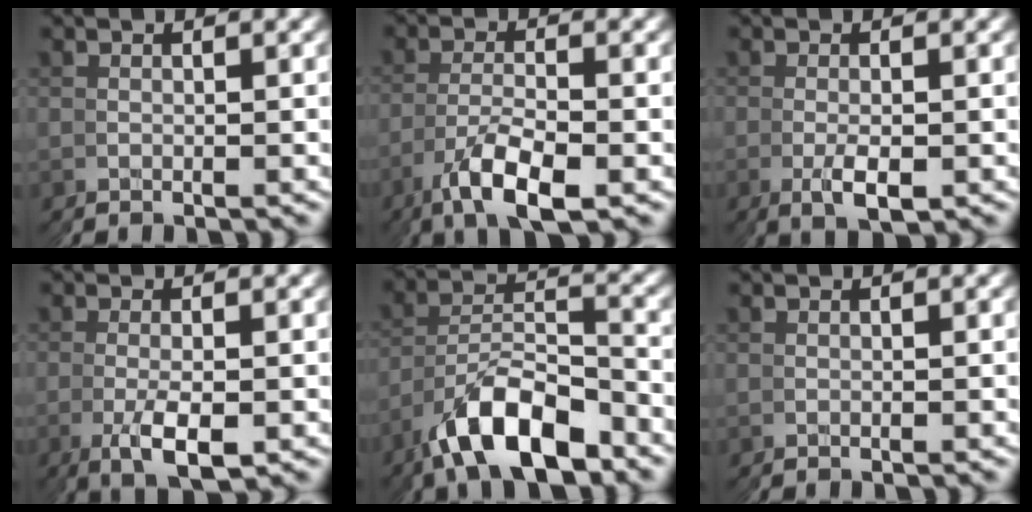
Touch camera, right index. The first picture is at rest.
{"total": 4.0, "force": [-1.8, 0.8, 3.5], "torque": [-0.068, 0.005, -0.034]}
{"total": 3.2, "force": [-0.2, -0.2, 3.1], "torque": [-0.045, 0.007, -0.007]}
{"total": 4.3, "force": [-1.0, 0.4, 4.2], "torque": [-0.072, 0.002, -0.019]}
{"total": 6.8, "force": [-3.7, 3.2, 4.7], "torque": [-0.087, -0.003, -0.061]}
{"total": 1.7, "force": [0.1, -1.7, -0.5], "torque": [0.019, -0.004, 0.009]}